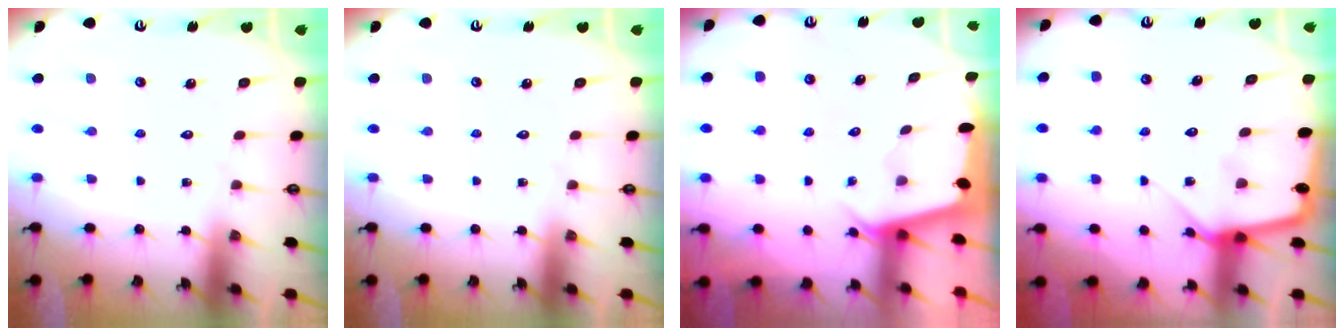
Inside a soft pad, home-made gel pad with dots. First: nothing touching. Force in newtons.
{"total": 0.0}
{"total": 2.1, "press": 2.1, "slide": 0.3}
{"total": 5.6, "press": 5.6, "slide": 0.4}